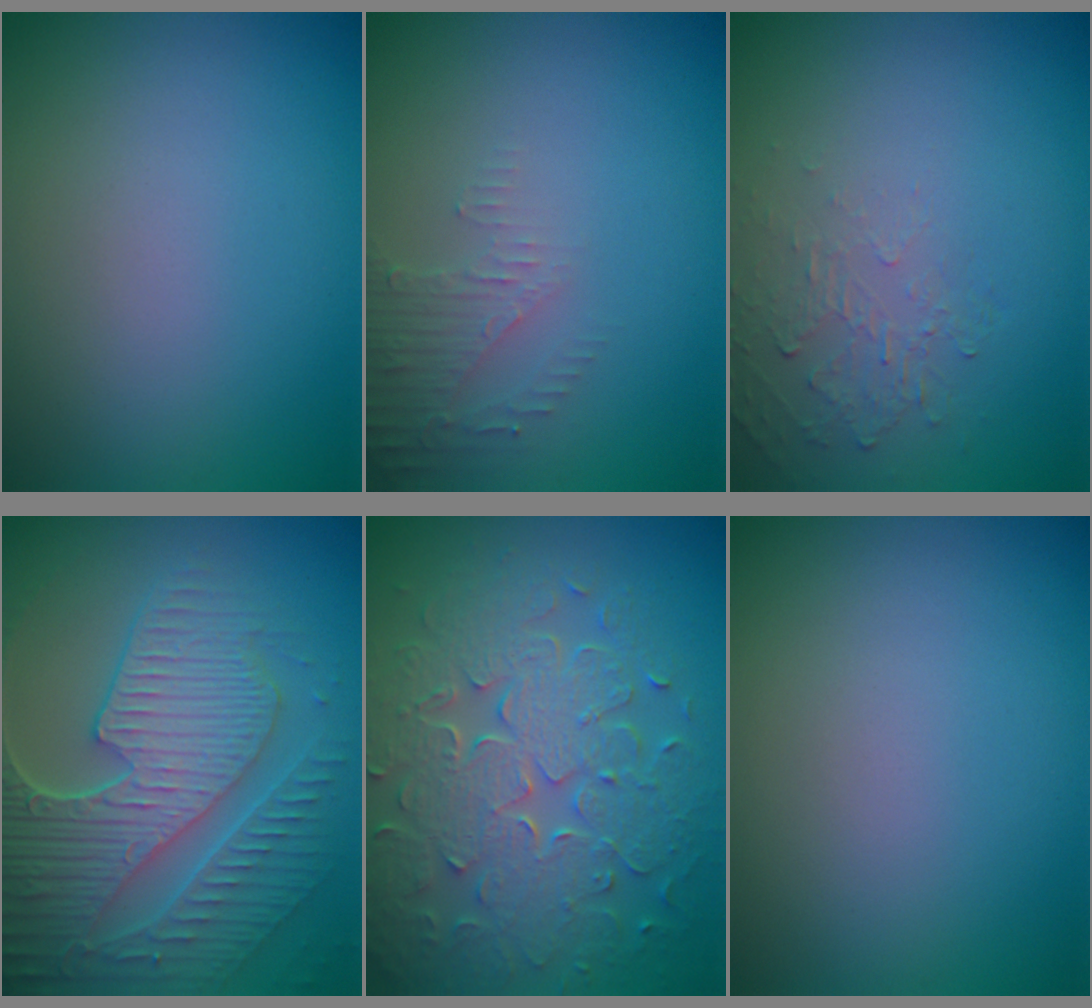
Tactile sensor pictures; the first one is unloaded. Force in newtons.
{"total": 2.2, "press": 2.1, "slide": 0.5}
{"total": 1.9, "press": 0.5, "slide": 1.9}
{"total": 8.9, "press": 6.4, "slide": 6.1}
{"total": 8.3, "press": 5.9, "slide": 5.8}
{"total": 0.0}